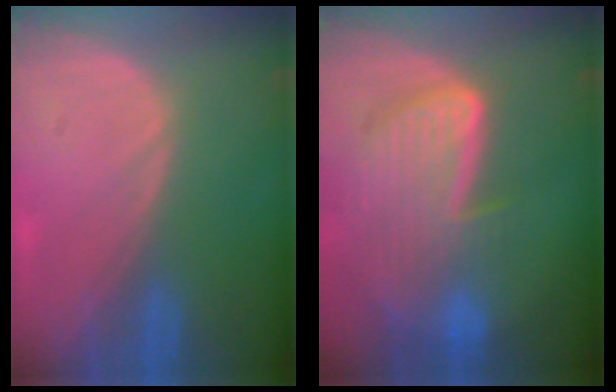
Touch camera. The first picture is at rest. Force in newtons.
{"total": 9.1, "press": 8.0, "slide": 4.5}